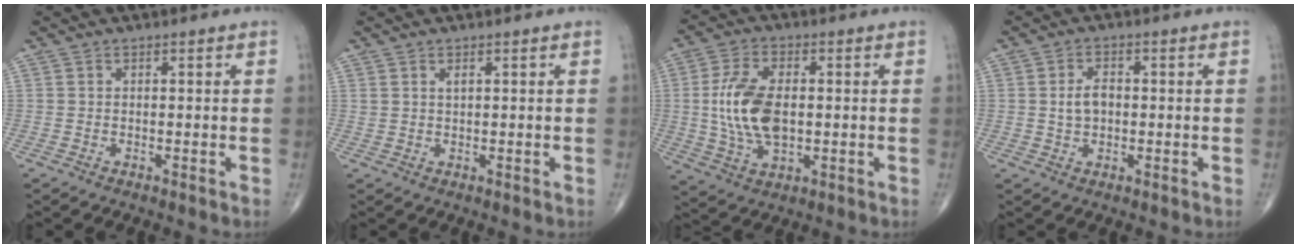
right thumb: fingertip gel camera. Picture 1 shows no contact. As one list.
[{"total": 1.1, "force": [0.6, 0.4, 0.7], "torque": [-0.012, 0.000, 0.015]}, {"total": 12.4, "force": [0.2, 6.8, 10.4], "torque": [-0.208, 0.000, 0.009]}, {"total": 3.9, "force": [0.0, 2.6, 2.9], "torque": [-0.048, 0.008, 0.000]}]